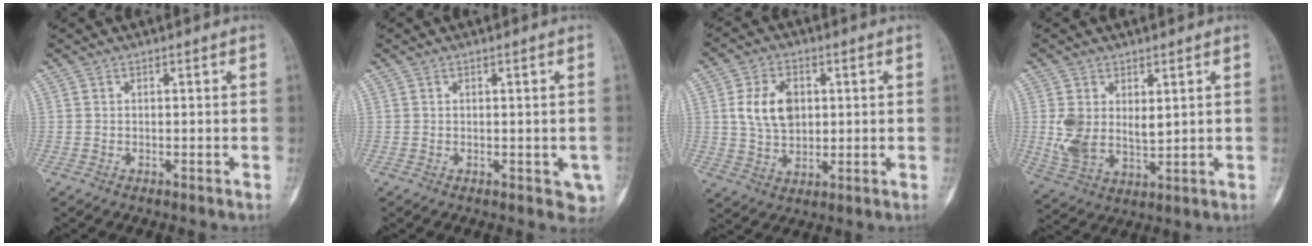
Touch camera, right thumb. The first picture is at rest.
{"total": 2.7, "force": [-0.3, 1.7, 2.1], "torque": [-0.005, -0.001, 0.000]}
{"total": 9.4, "force": [1.8, 6.5, 6.6], "torque": [-0.104, -0.004, 0.038]}
{"total": 8.5, "force": [1.8, 5.6, 6.2], "torque": [-0.112, -0.015, 0.050]}